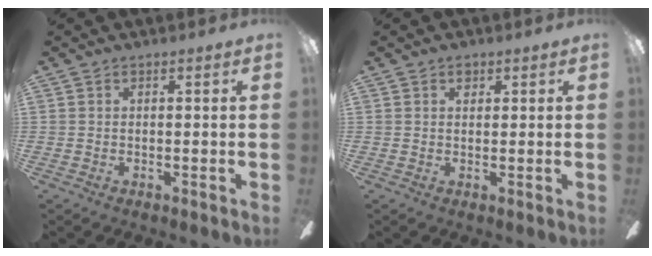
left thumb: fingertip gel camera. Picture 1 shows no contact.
{"total": 1.6, "force": [1.0, 1.1, 0.8], "torque": [0.000, -0.004, 0.014]}